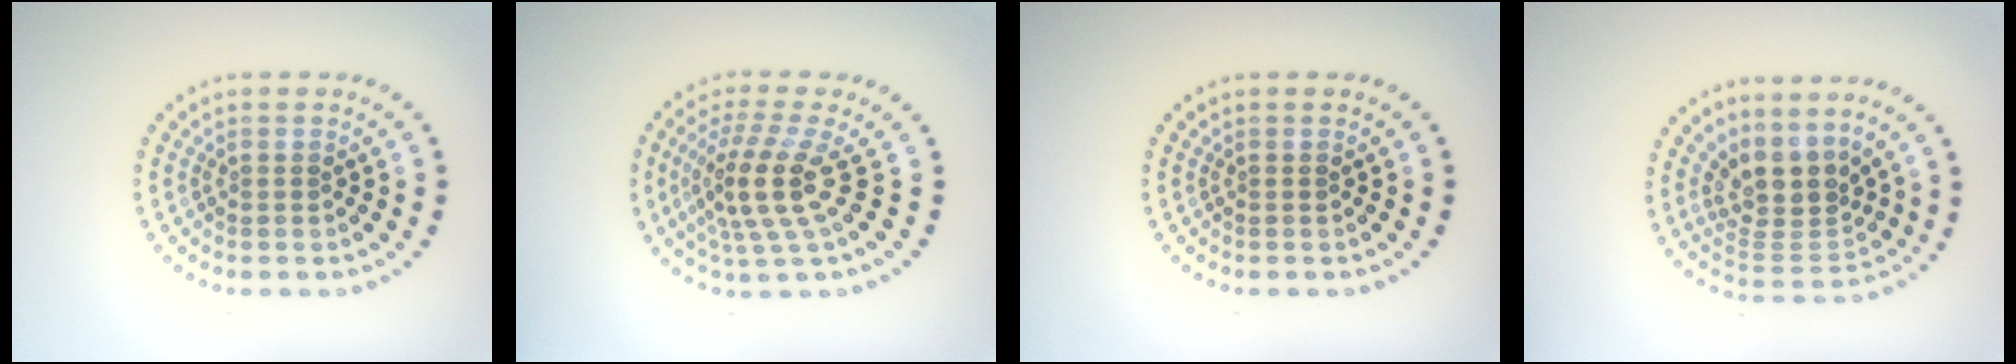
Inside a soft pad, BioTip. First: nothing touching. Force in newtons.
{"total": 4.4, "press": 3.3, "slide": 2.9}
{"total": 0.0}
{"total": 4.1, "press": 3.1, "slide": 2.6}